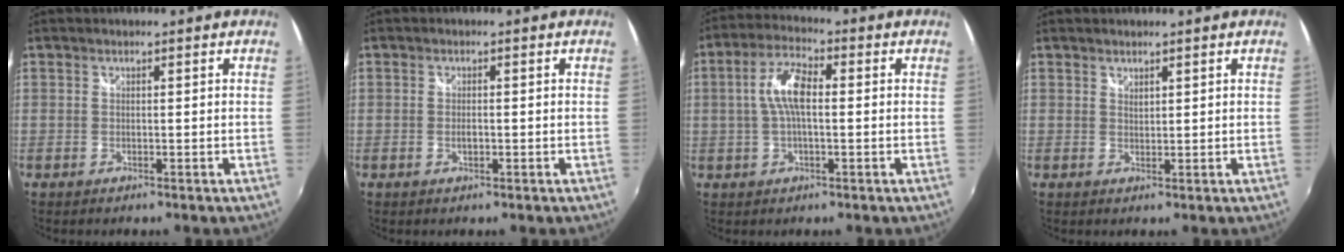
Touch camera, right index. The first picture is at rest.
{"total": 1.3, "force": [-0.4, 0.6, 1.1], "torque": [-0.020, 0.002, -0.006]}
{"total": 7.4, "force": [0.3, 2.8, 6.8], "torque": [-0.139, 0.016, 0.003]}
{"total": 1.0, "force": [0.8, 0.4, 0.2], "torque": [-0.001, 0.001, 0.015]}